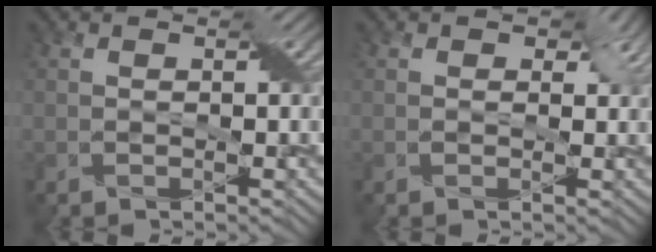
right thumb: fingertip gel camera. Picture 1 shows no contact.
{"total": 2.7, "force": [0.8, 2.1, 1.4], "torque": [-0.019, -0.003, 0.007]}